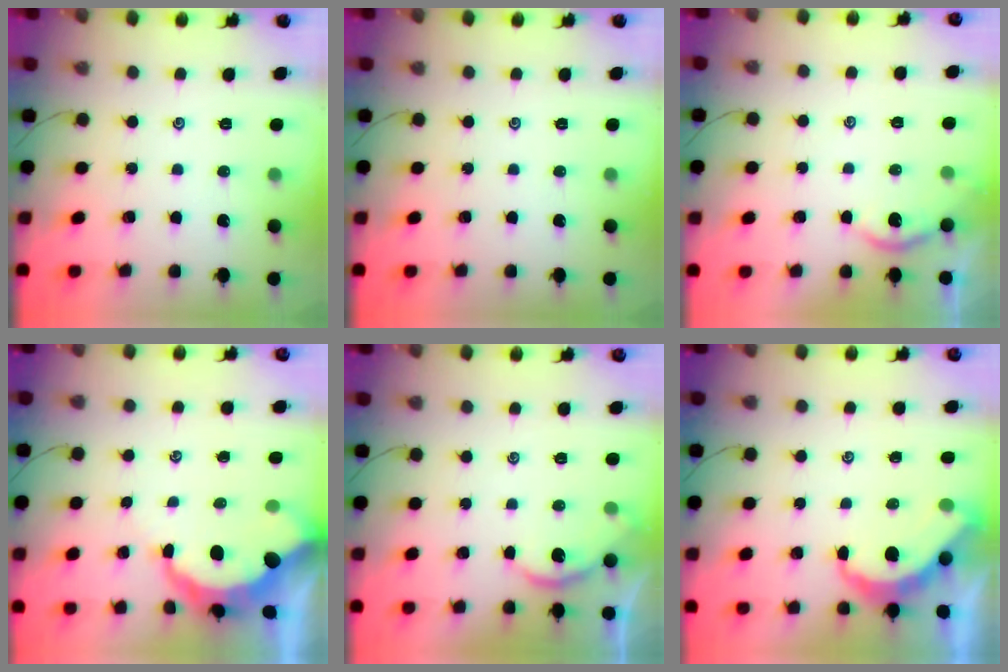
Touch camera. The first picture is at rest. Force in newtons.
{"total": 0.0}
{"total": 1.8, "press": 1.8, "slide": 0.3}
{"total": 7.7, "press": 7.7, "slide": 0.8}
{"total": 2.9, "press": 2.9, "slide": 0.2}
{"total": 5.5, "press": 5.5, "slide": 0.3}